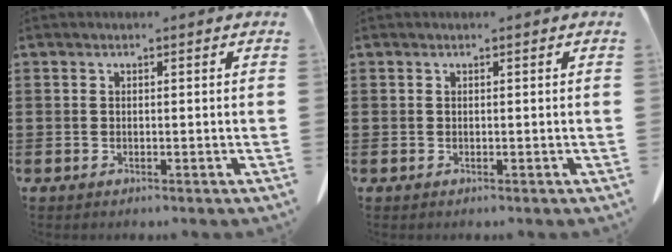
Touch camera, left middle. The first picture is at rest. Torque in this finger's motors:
{"motor_torque": [0.00, 0.00, 0.00, 0.01]}